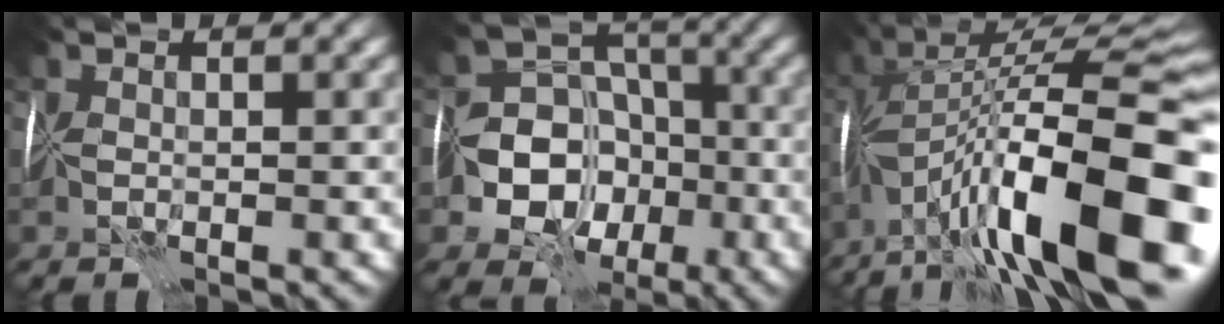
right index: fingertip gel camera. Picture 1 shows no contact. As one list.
[{"total": 10.0, "force": [-3.5, 8.5, 4.1], "torque": [-0.055, -0.007, -0.097]}, {"total": 17.9, "force": [-5.9, 5.7, 15.9], "torque": [-0.256, 0.033, -0.114]}]